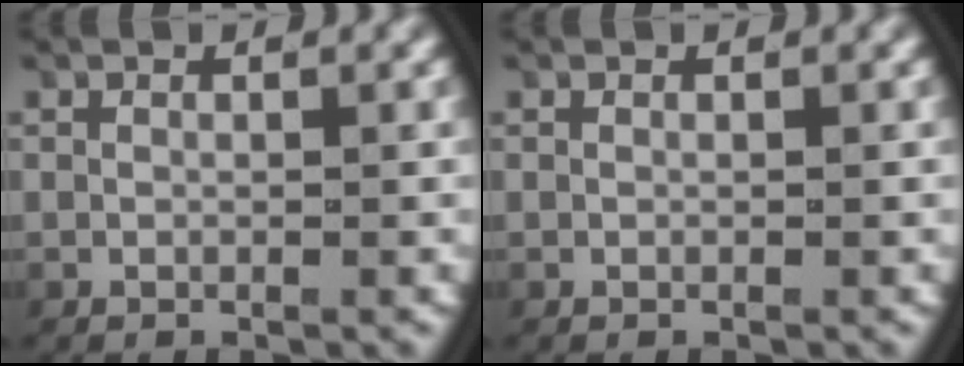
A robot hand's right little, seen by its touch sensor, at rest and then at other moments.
{"total": 0.0}